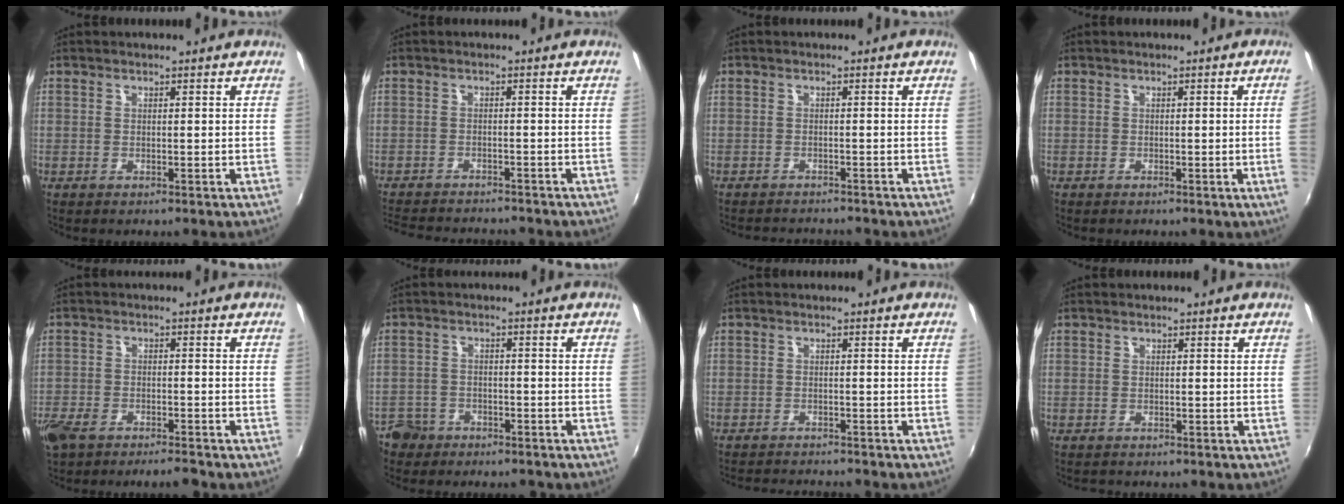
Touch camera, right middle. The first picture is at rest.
{"total": 10.4, "force": [-9.5, 2.2, 3.6], "torque": [-0.092, -0.011, -0.146]}
{"total": 4.6, "force": [-4.4, 0.8, 1.0], "torque": [-0.032, -0.011, -0.068]}
{"total": 2.2, "force": [-0.1, -1.3, 1.7], "torque": [-0.023, -0.012, 0.003]}
{"total": 8.9, "force": [-7.0, 3.1, 4.6], "torque": [-0.123, -0.024, -0.127]}
{"total": 7.6, "force": [-5.2, 5.2, 1.6], "torque": [-0.061, 0.013, -0.087]}
{"total": 6.0, "force": [-5.7, 0.7, 1.5], "torque": [-0.045, -0.010, -0.089]}
{"total": 0.9, "force": [-0.8, 0.4, -0.1], "torque": [-0.002, -0.001, -0.014]}